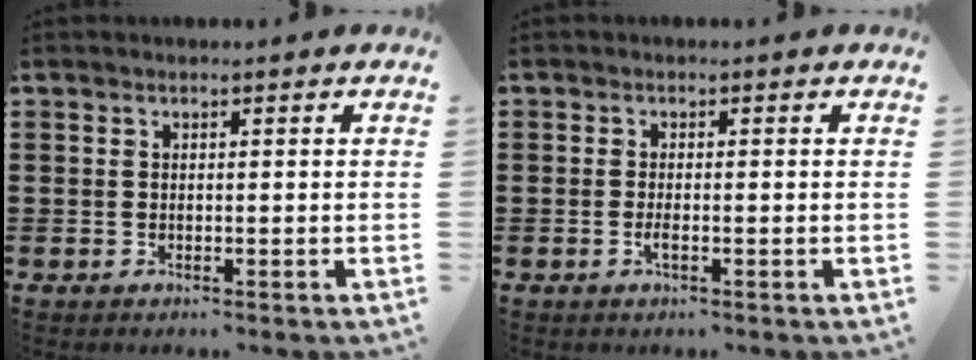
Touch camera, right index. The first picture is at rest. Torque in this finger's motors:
{"motor_torque": [0.96, 0.93, 0.15, 0.03]}